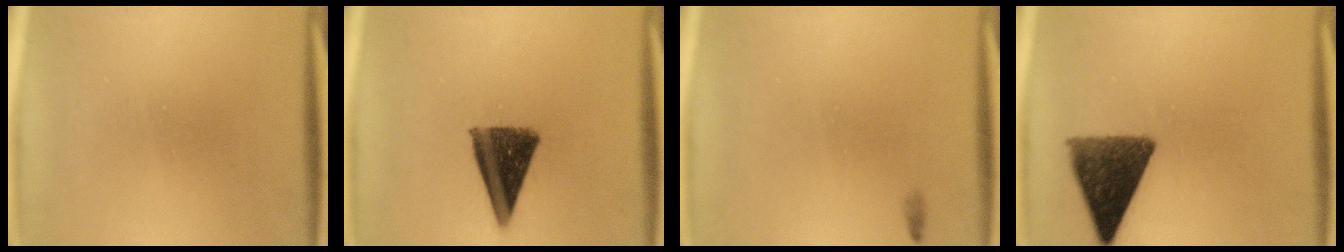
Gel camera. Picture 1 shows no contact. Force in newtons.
{"total": 10.4}
{"total": 0.5}
{"total": 11.0}